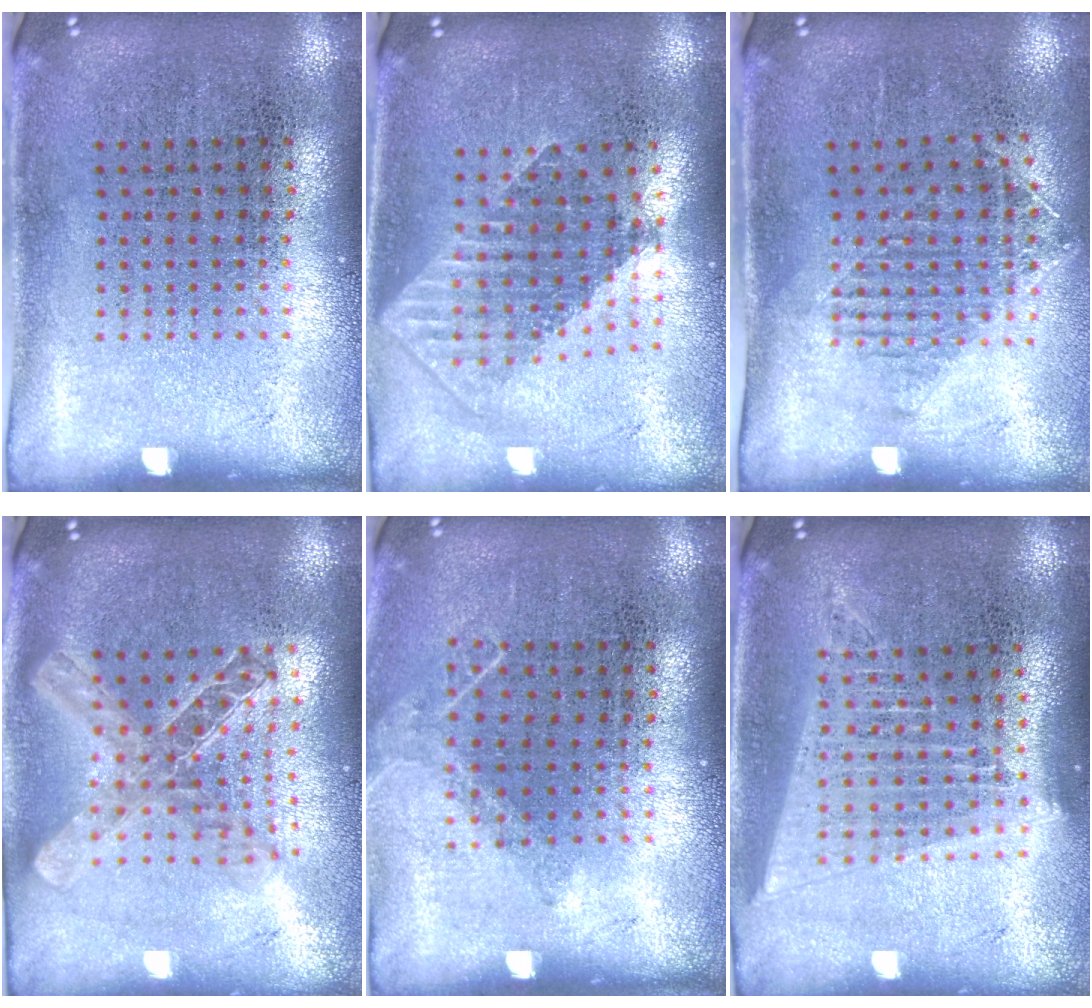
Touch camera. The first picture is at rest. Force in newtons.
{"total": 1.8, "press": 1.4, "slide": 1.1}
{"total": 1.2, "press": 1.1, "slide": 0.6}
{"total": 2.0, "press": 1.7, "slide": 1.1}
{"total": 0.8, "press": 0.8, "slide": 0.2}
{"total": 1.8, "press": 1.6, "slide": 0.8}